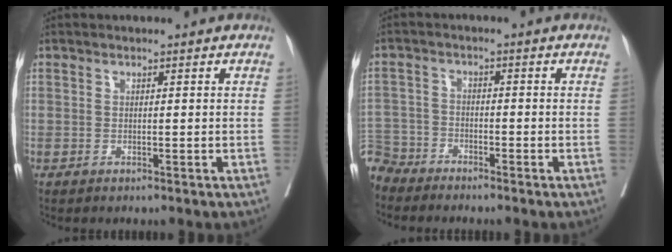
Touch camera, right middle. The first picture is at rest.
{"total": 5.4, "force": [-5.1, 1.8, -0.7], "torque": [0.020, -0.002, -0.105]}